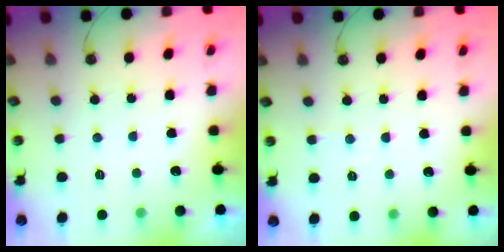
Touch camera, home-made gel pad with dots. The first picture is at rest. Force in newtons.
{"total": 3.6, "press": 3.6, "slide": 0.5}